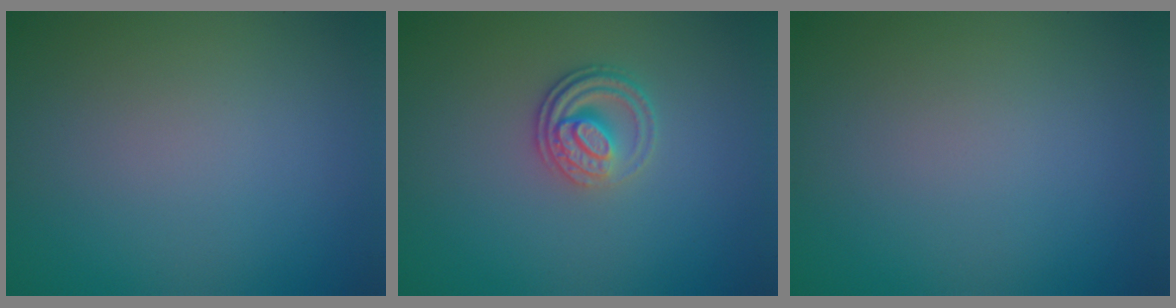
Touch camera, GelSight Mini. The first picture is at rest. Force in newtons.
{"total": 2.8, "press": 2.5, "slide": 1.4}
{"total": 0.0}